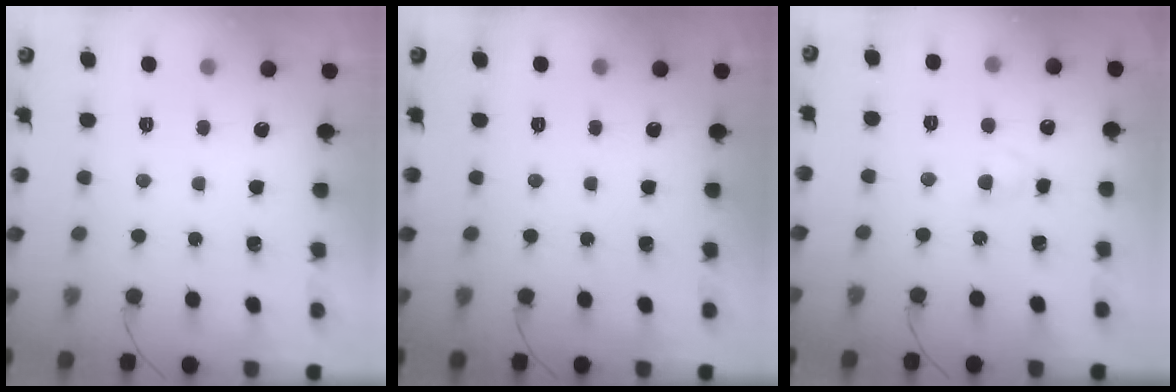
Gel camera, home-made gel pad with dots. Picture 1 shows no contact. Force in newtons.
{"total": 0.0}
{"total": 2.6, "press": 2.4, "slide": 1.1}